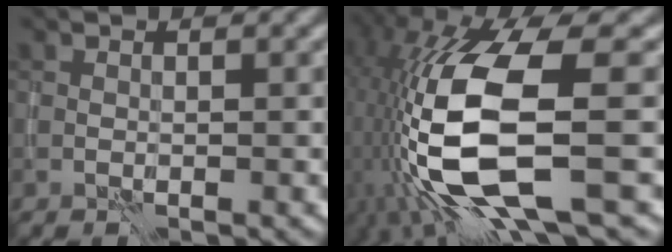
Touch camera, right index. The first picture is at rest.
{"total": 14.4, "force": [-3.5, 5.6, 12.8], "torque": [-0.273, -0.023, -0.061]}